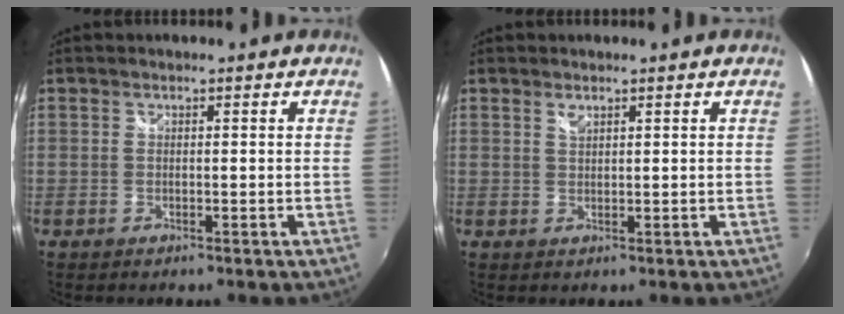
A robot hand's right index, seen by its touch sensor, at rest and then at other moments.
{"total": 1.2, "force": [0.9, 0.2, 0.7], "torque": [-0.012, 0.002, 0.016]}